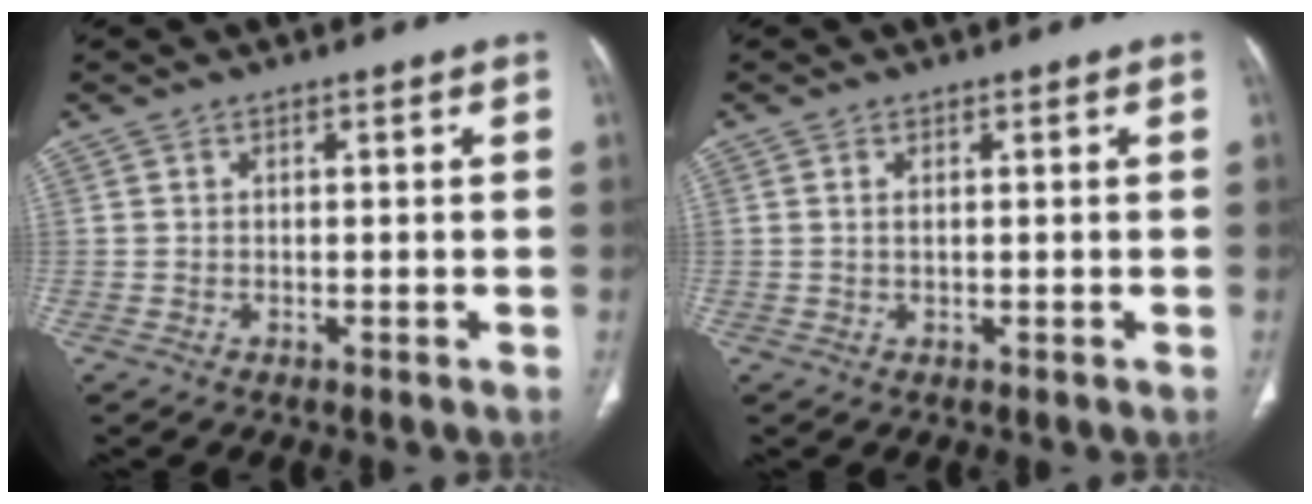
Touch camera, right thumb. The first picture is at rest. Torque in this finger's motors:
{"motor_torque": [0.01, -0.04, -0.30, -0.14, 0.00]}